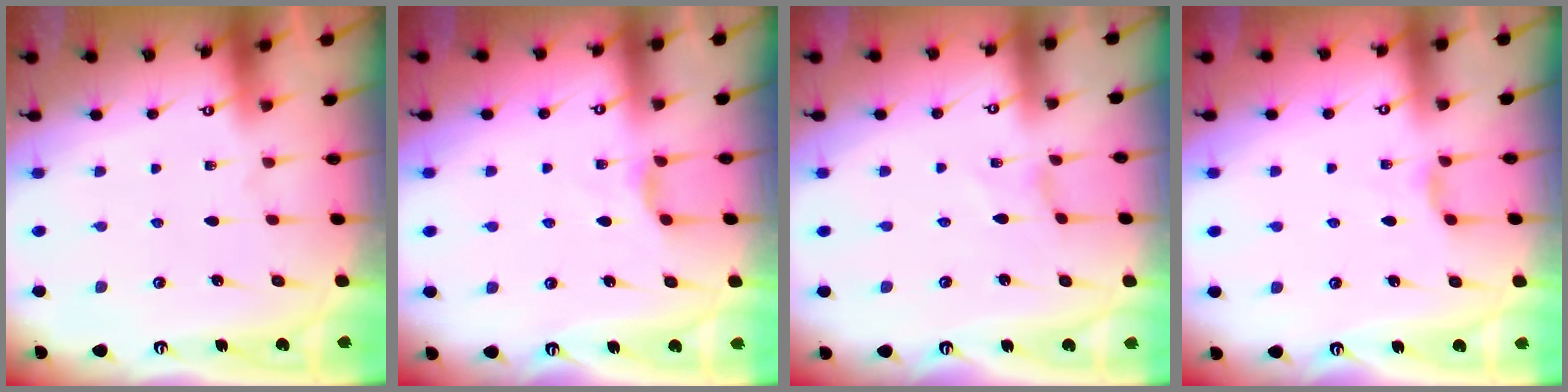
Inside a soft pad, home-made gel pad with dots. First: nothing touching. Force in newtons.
{"total": 4.2, "press": 4.1, "slide": 0.7}
{"total": 0.7, "press": 0.6, "slide": 0.1}
{"total": 1.9, "press": 1.9, "slide": 0.4}